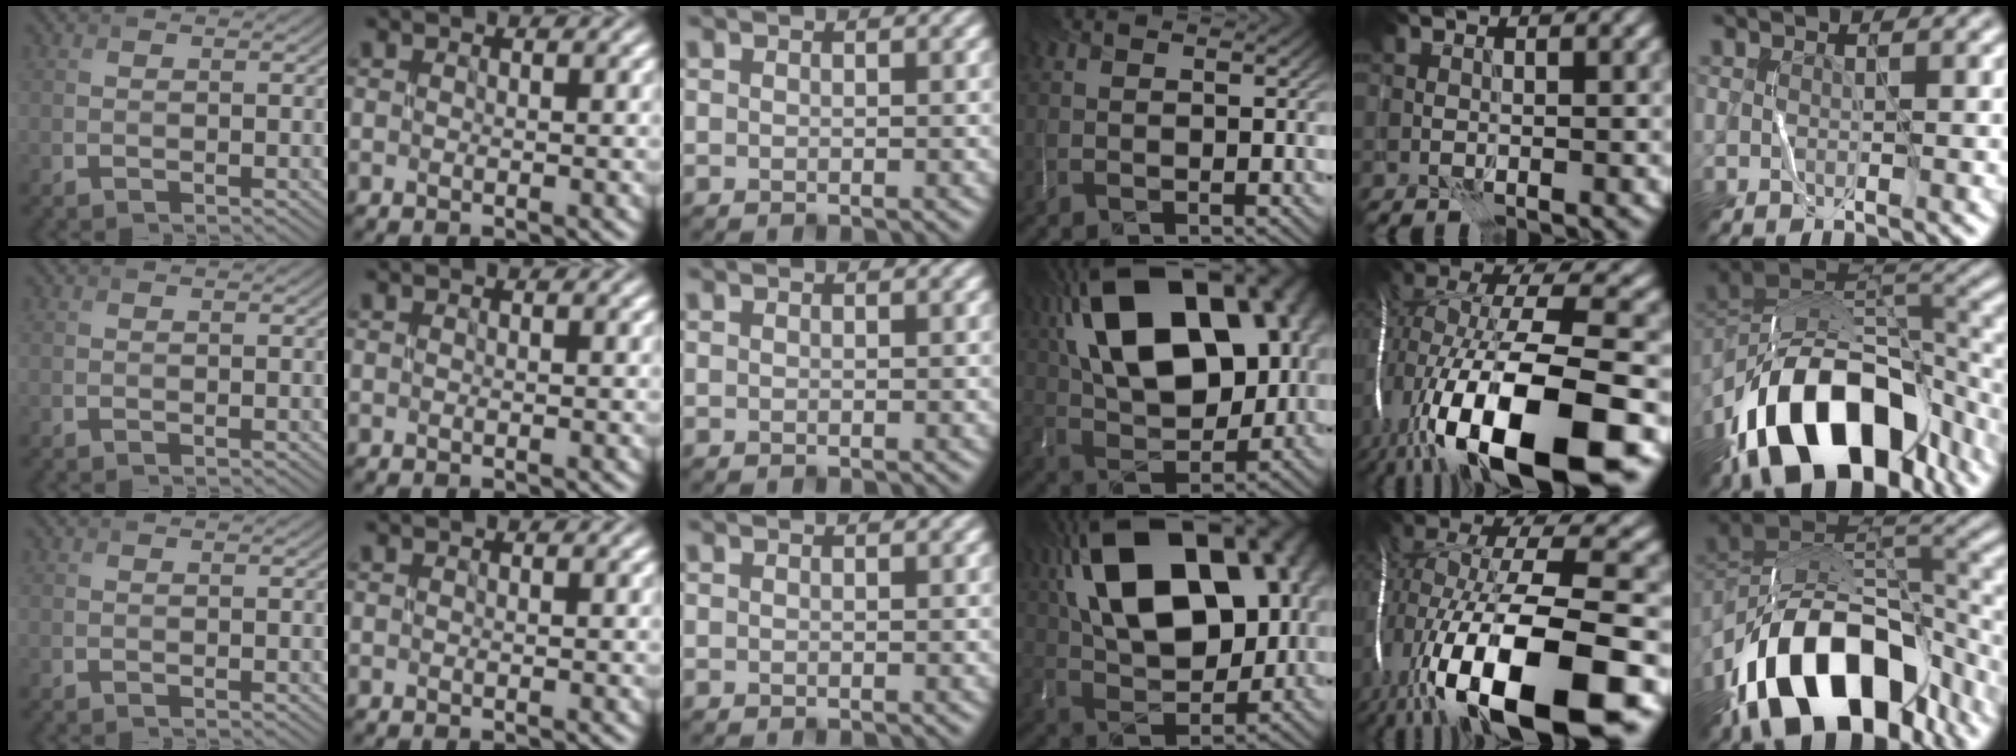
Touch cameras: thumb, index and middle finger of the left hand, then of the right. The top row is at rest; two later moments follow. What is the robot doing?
{"motion": "open", "object": "stapler"}